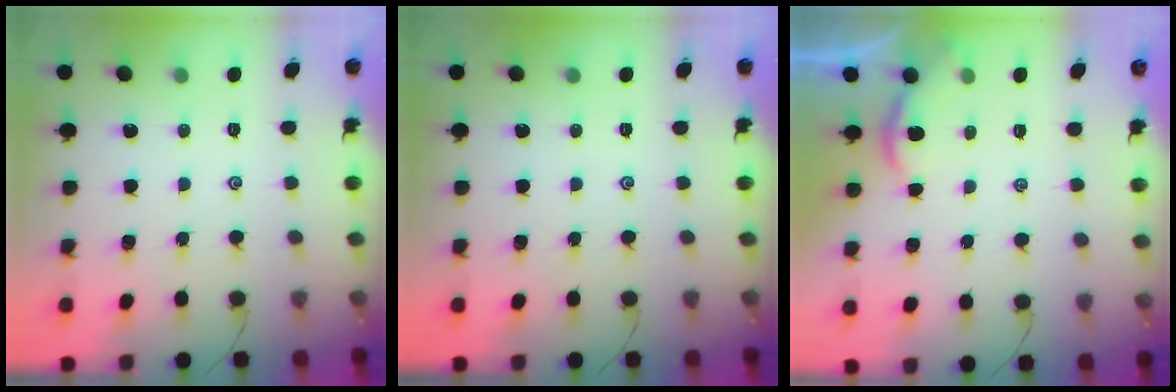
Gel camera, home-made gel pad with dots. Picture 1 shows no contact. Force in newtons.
{"total": 0.0}
{"total": 1.2, "press": 1.1, "slide": 0.1}